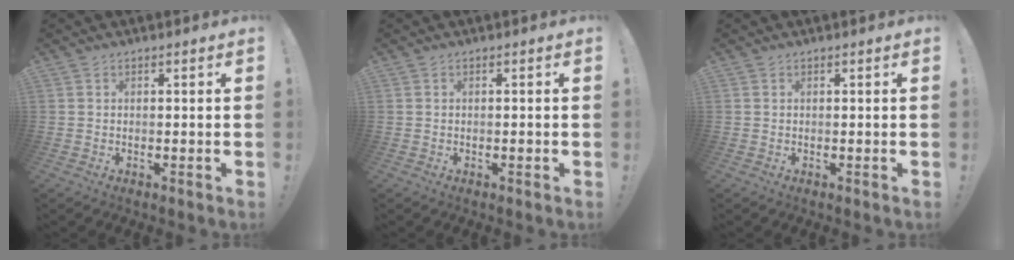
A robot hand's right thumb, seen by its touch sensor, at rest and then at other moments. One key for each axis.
{"total": 0.7, "fx": -0.1, "fy": 0.2, "fz": 0.6, "tx": -0.009, "ty": 0.001, "tz": -0.001}
{"total": 0.0}